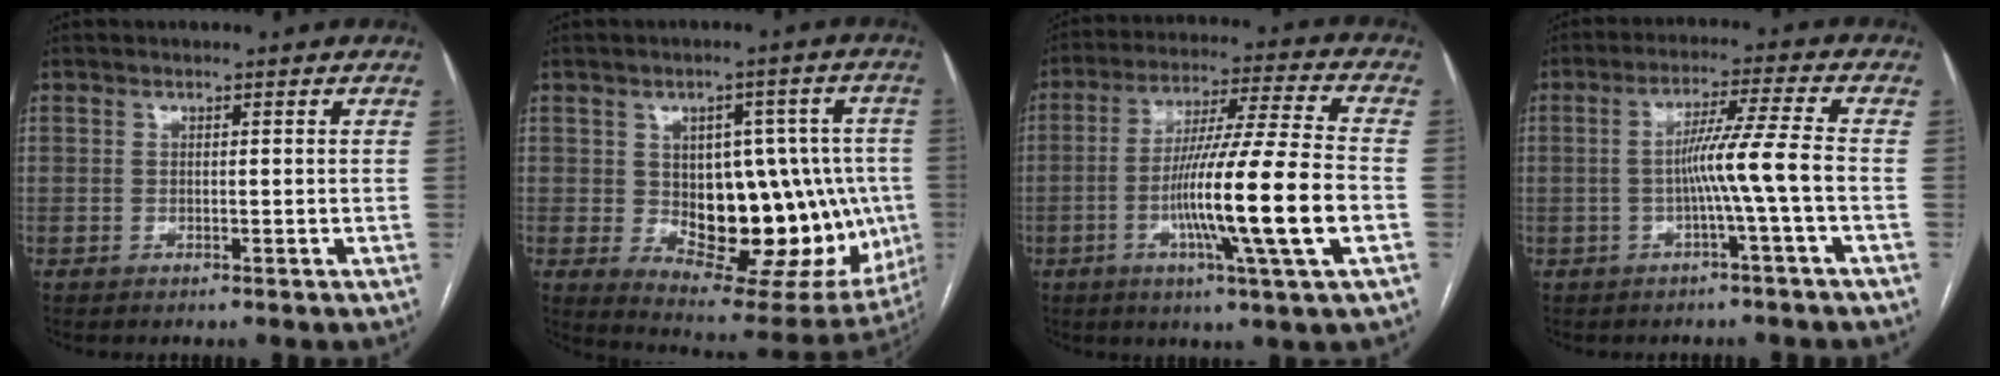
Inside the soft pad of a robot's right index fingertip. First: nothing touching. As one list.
[{"total": 21.1, "force": [-1.8, 10.7, 18.0], "torque": [-0.220, 0.015, 0.004]}, {"total": 17.2, "force": [-4.2, -1.1, 16.6], "torque": [-0.295, -0.009, -0.080]}, {"total": 7.2, "force": [-1.7, -1.8, 6.8], "torque": [-0.118, 0.014, -0.027]}]